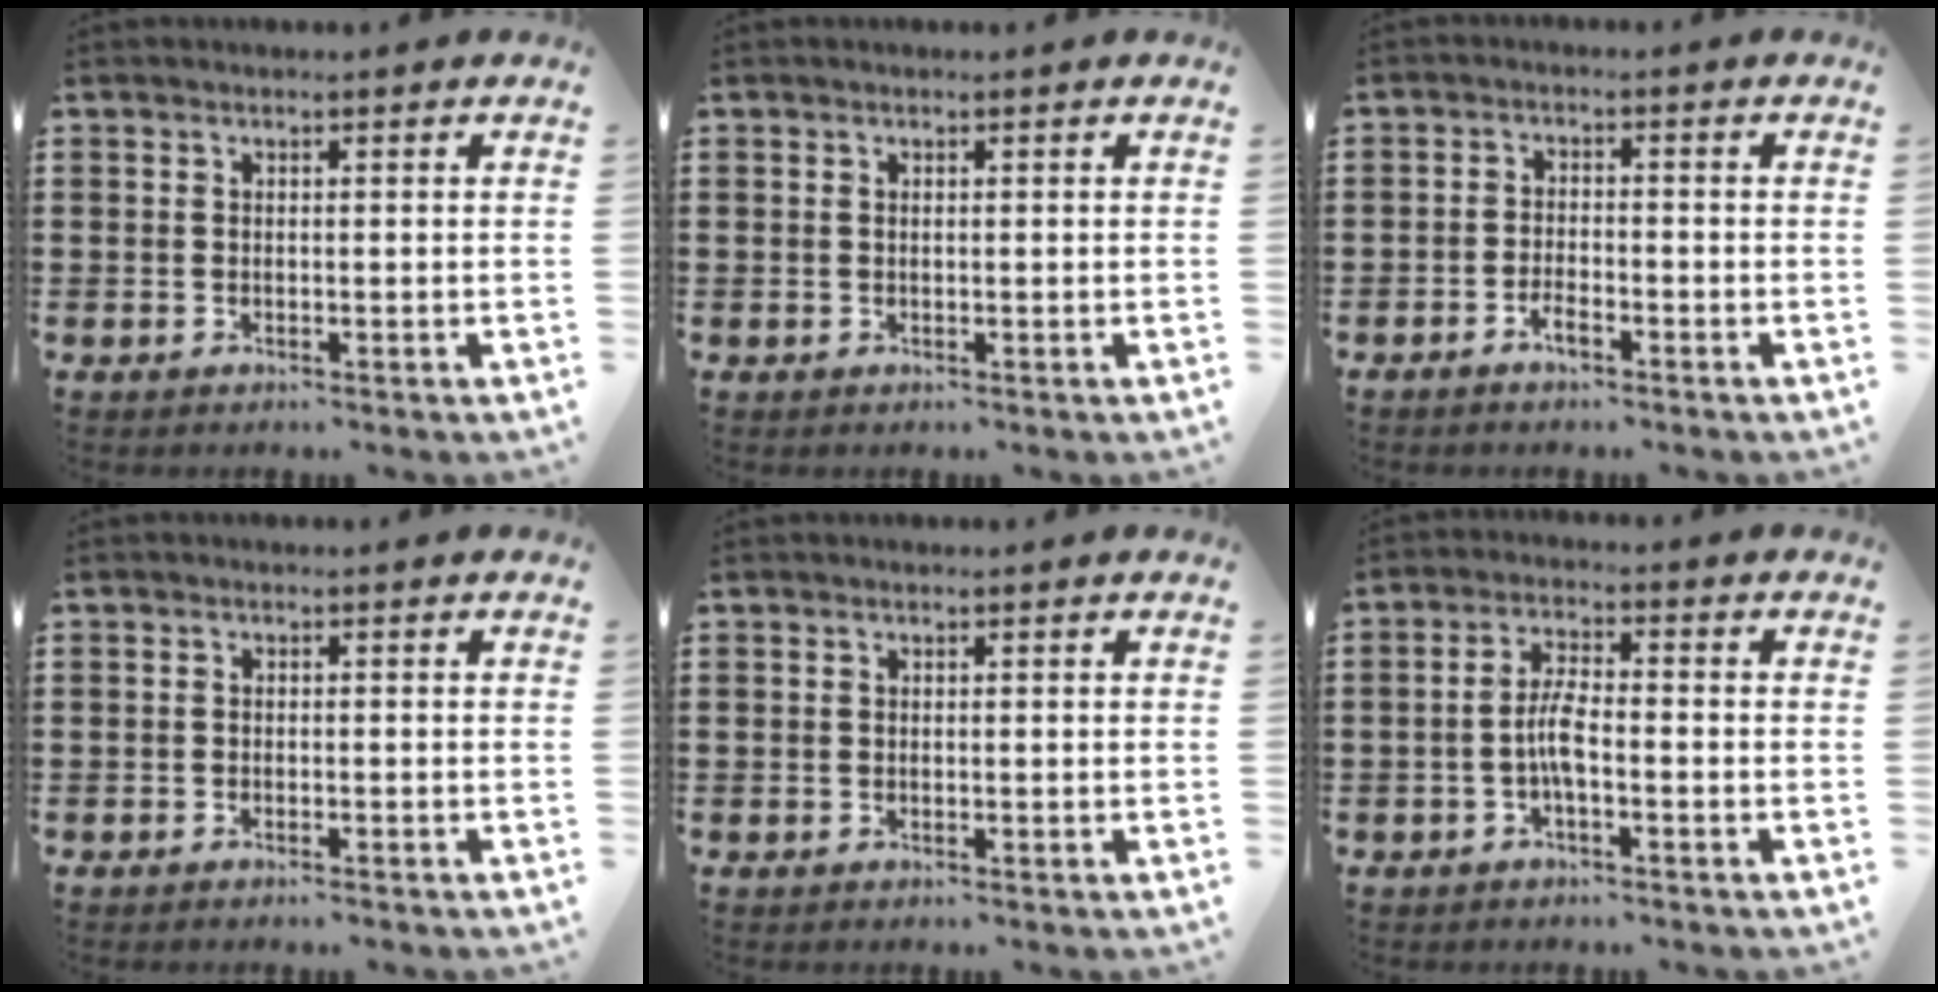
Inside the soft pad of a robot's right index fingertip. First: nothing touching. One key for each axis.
{"total": 0.0}
{"total": 2.2, "fx": -1.7, "fy": 0.7, "fz": 1.3, "tx": -0.026, "ty": 0.001, "tz": -0.031}
{"total": 0.7, "fx": -0.7, "fy": 0.0, "fz": 0.0, "tx": -0.003, "ty": -0.001, "tz": -0.014}
{"total": 0.0}
{"total": 4.4, "fx": -1.3, "fy": 1.2, "fz": 4.0, "tx": -0.094, "ty": -0.002, "tz": -0.030}